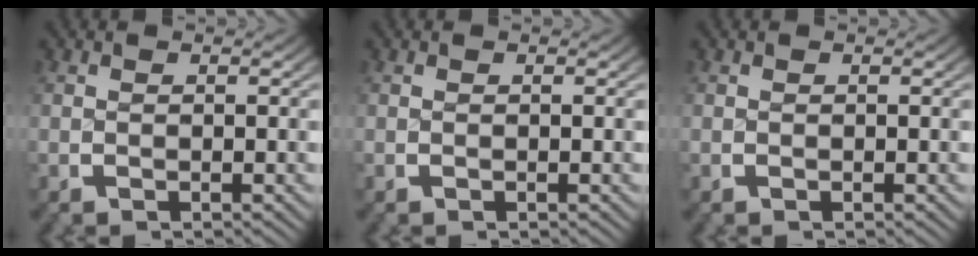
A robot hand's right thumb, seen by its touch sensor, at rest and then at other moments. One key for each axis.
{"total": 0.0}
{"total": 0.0}